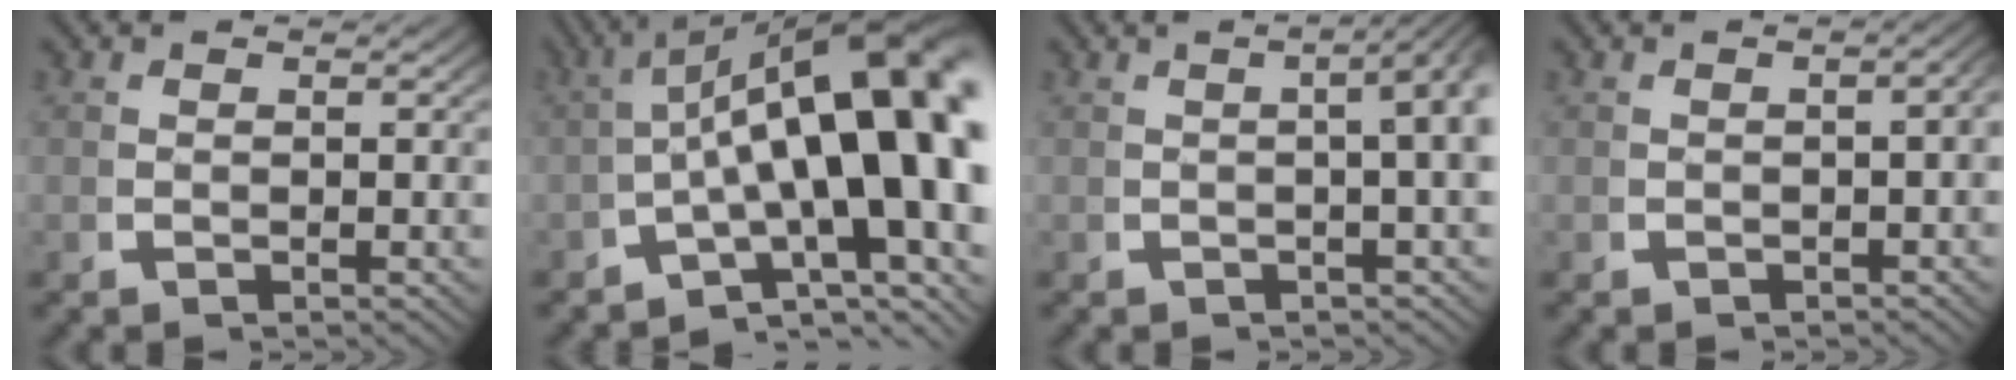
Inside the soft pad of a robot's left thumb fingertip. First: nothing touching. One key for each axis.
{"total": 20.1, "fx": -1.8, "fy": 11.7, "fz": 16.3, "tx": -0.217, "ty": -0.046, "tz": -0.022}
{"total": 7.0, "fx": 2.0, "fy": 3.2, "fz": 5.9, "tx": -0.054, "ty": 0.033, "tz": 0.009}
{"total": 2.8, "fx": -0.7, "fy": 1.2, "fz": 2.4, "tx": -0.029, "ty": 0.010, "tz": -0.009}